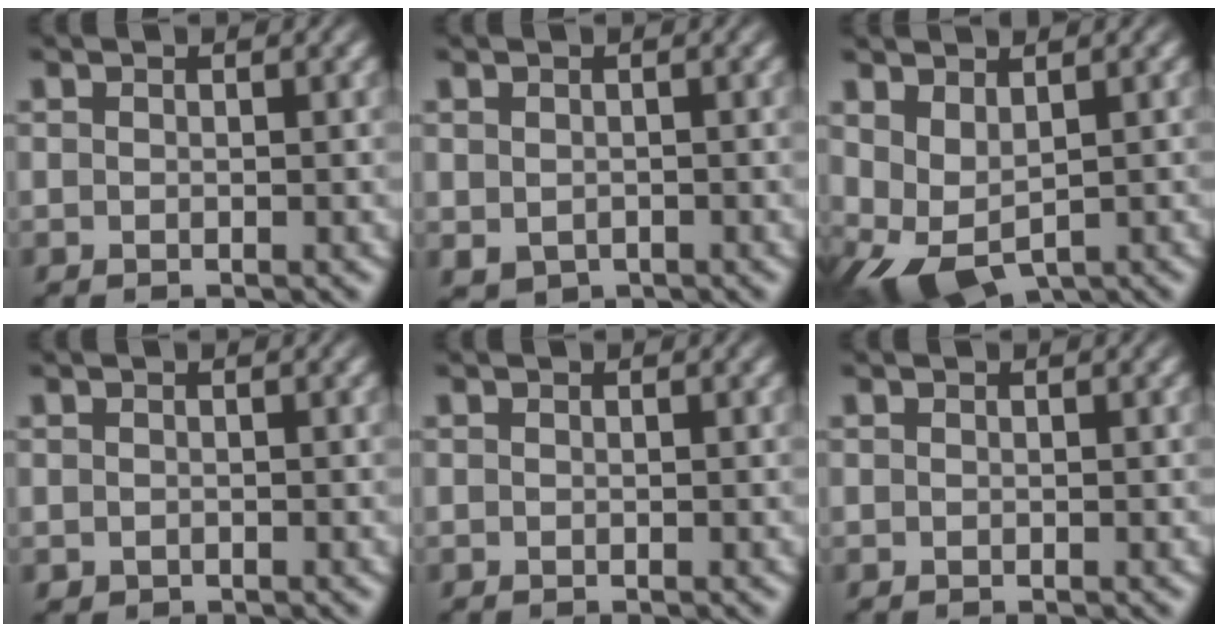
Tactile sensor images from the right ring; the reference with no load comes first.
{"total": 1.4, "force": [-0.5, 1.3, 0.3], "torque": [-0.012, -0.019, 0.010]}
{"total": 6.6, "force": [-2.7, 5.1, 3.3], "torque": [-0.101, -0.042, -0.024]}
{"total": 0.8, "force": [0.0, 0.8, 0.1], "torque": [-0.009, -0.006, 0.005]}
{"total": 0.0}
{"total": 0.0}